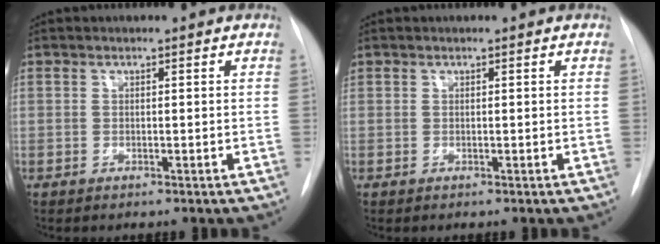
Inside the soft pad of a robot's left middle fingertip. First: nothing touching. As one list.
[{"total": 0.0}]